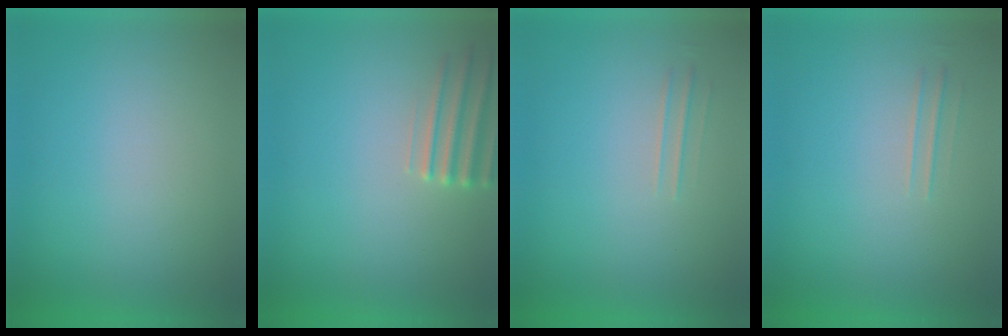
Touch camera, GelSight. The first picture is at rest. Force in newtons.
{"total": 2.8}
{"total": 1.5}
{"total": 1.5}